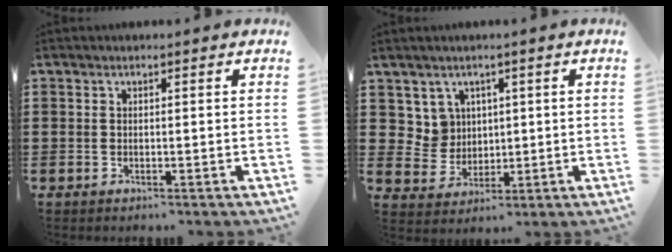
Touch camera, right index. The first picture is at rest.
{"total": 5.1, "force": [2.0, 4.5, 1.0], "torque": [-0.044, 0.011, 0.039]}